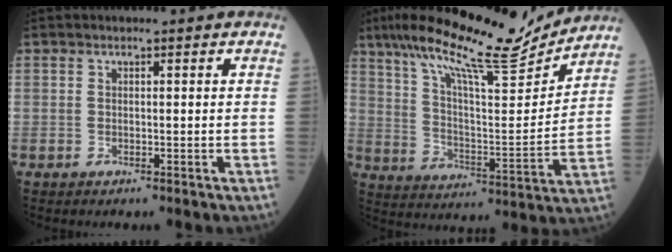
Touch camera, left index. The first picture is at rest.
{"total": 18.3, "force": [15.9, 1.3, 8.9], "torque": [-0.162, 0.002, 0.256]}